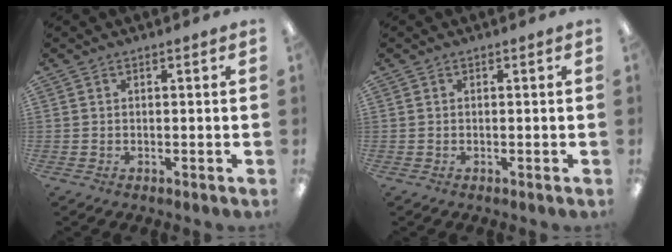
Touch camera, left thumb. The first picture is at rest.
{"total": 0.0}